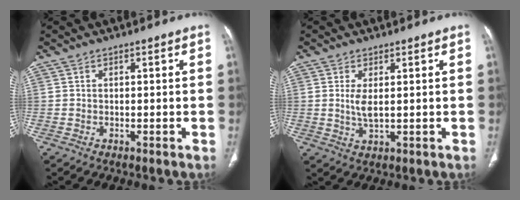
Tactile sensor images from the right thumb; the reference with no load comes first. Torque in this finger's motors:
{"motor_torque": [-0.50, 0.55, 0.47, -0.15, -0.01]}